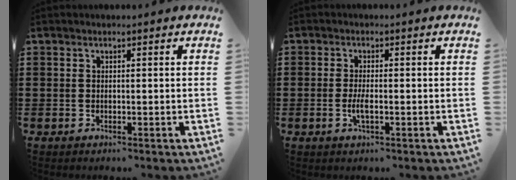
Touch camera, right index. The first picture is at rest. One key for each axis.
{"total": 2.5, "fx": -0.7, "fy": 0.6, "fz": 2.3, "tx": -0.057, "ty": -0.007, "tz": -0.016}